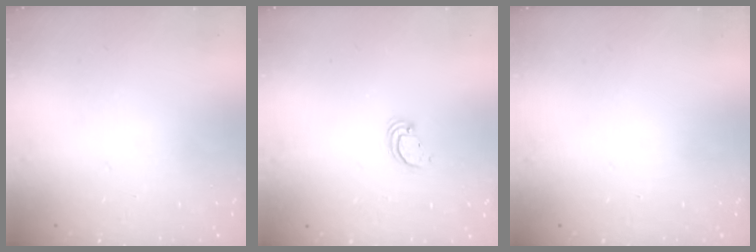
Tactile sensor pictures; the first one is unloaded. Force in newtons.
{"total": 2.9, "press": 2.9, "slide": 0.1}
{"total": 0.0}